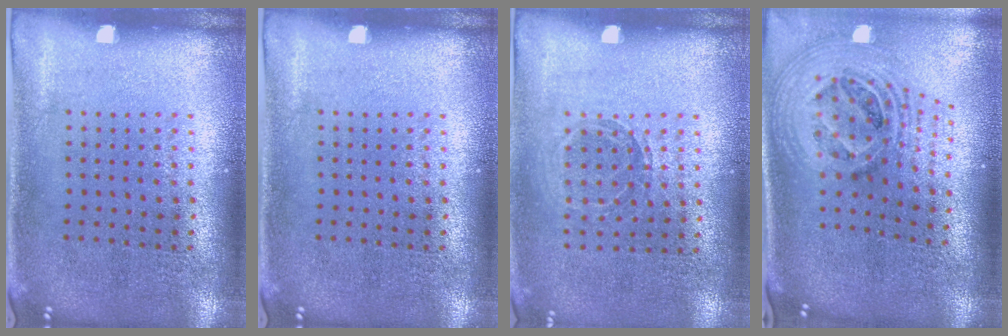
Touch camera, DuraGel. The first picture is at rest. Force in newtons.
{"total": 0.0}
{"total": 1.0, "press": 1.0, "slide": 0.1}
{"total": 2.8, "press": 1.9, "slide": 2.0}